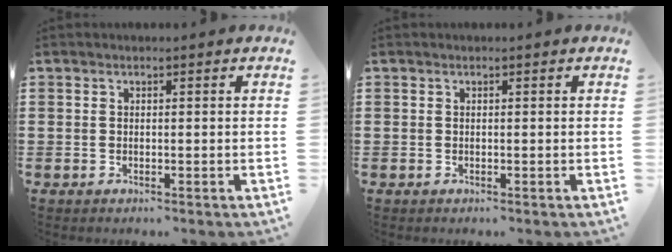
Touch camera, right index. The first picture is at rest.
{"total": 0.0}